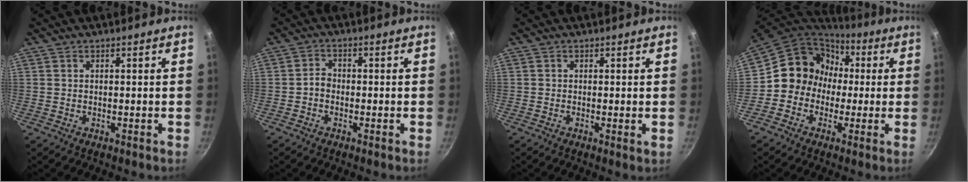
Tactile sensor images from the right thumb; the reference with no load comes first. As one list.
[{"total": 2.1, "force": [-0.8, 1.6, 1.2], "torque": [-0.019, 0.015, -0.020]}, {"total": 0.7, "force": [0.1, 0.1, 0.6], "torque": [-0.011, -0.005, -0.002]}, {"total": 12.8, "force": [0.2, 11.9, 4.9], "torque": [-0.041, 0.043, -0.017]}]